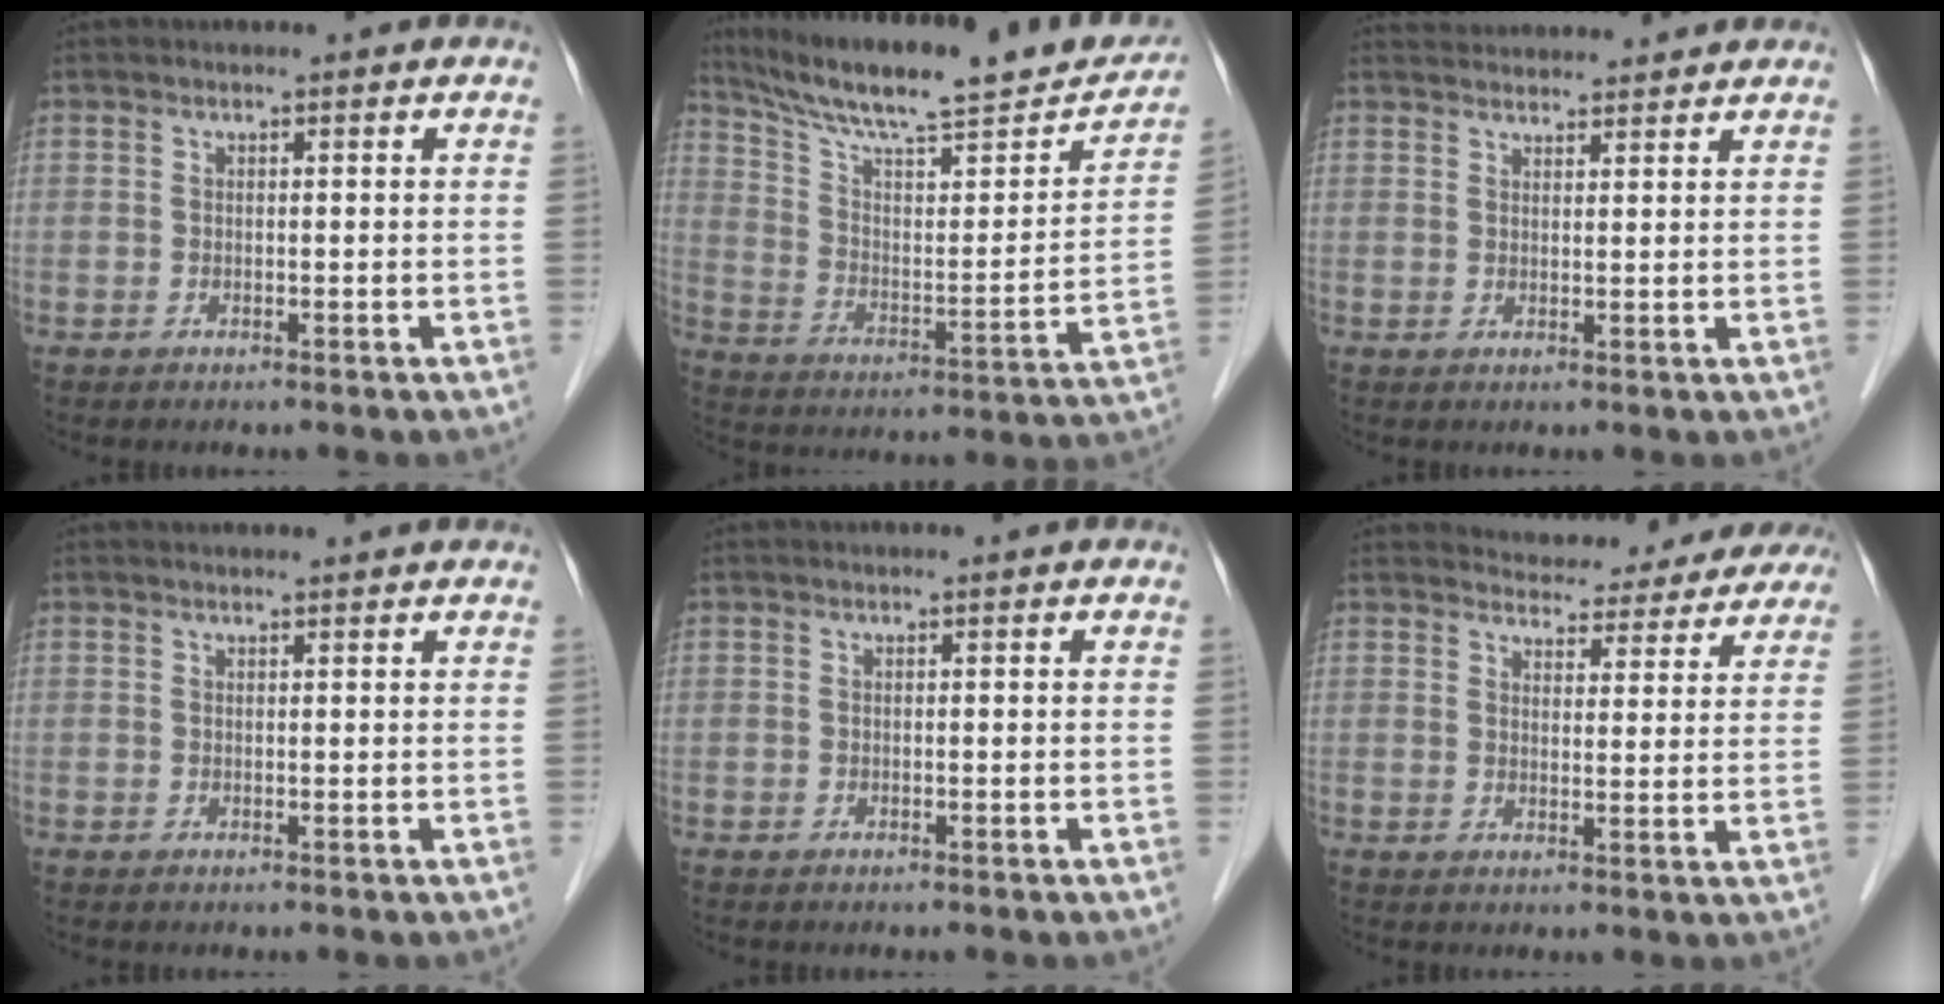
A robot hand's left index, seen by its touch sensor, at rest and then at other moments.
{"total": 23.3, "force": [20.1, 3.2, 11.4], "torque": [-0.181, -0.011, 0.297]}
{"total": 7.1, "force": [6.9, 1.0, 1.1], "torque": [-0.016, 0.029, 0.094]}
{"total": 2.2, "force": [2.2, 0.1, 0.4], "torque": [-0.008, 0.013, 0.026]}
{"total": 0.0}
{"total": 12.5, "force": [12.0, 3.3, 1.6], "torque": [0.004, -0.007, 0.125]}